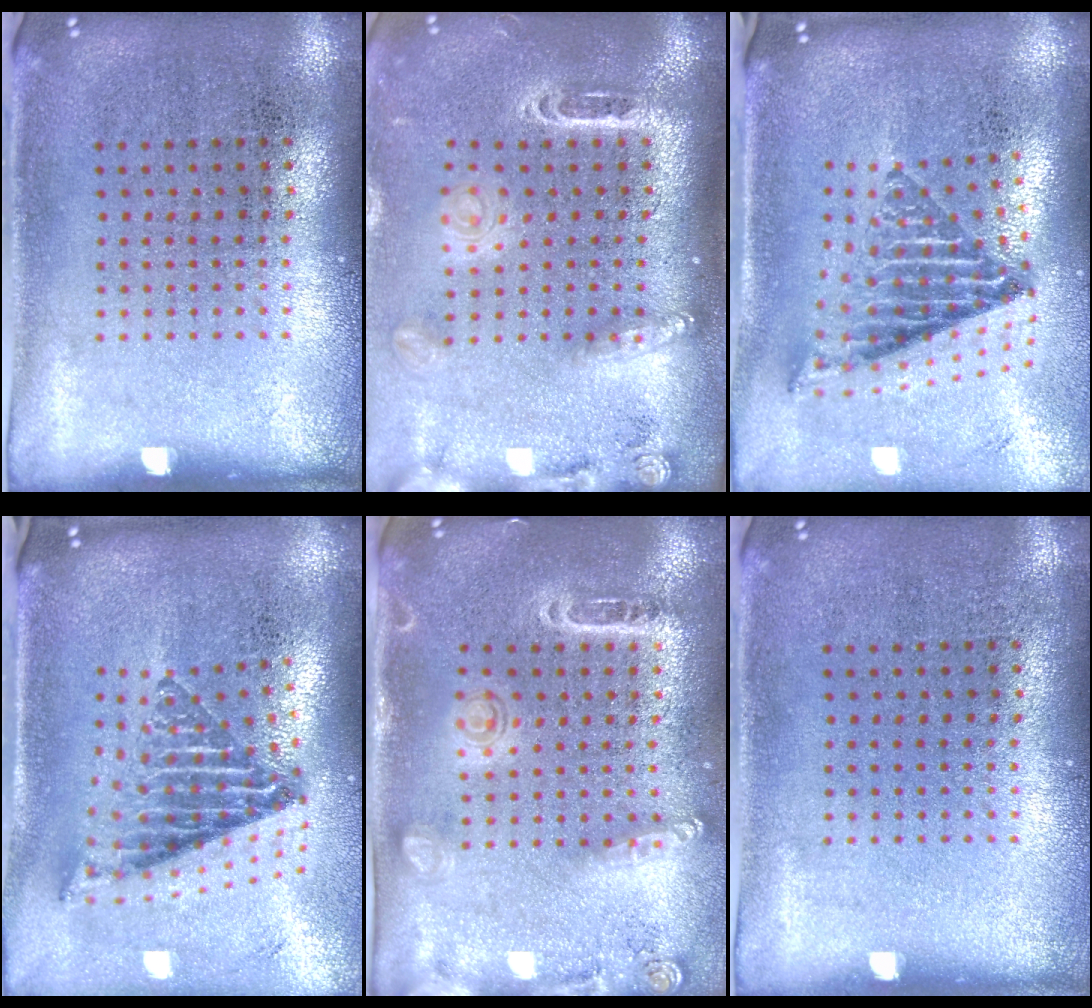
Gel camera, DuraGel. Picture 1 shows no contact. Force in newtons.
{"total": 2.4, "press": 1.8, "slide": 1.5}
{"total": 1.9, "press": 1.4, "slide": 1.2}
{"total": 2.2, "press": 1.5, "slide": 1.6}
{"total": 1.5, "press": 1.5, "slide": 0.5}
{"total": 0.0}